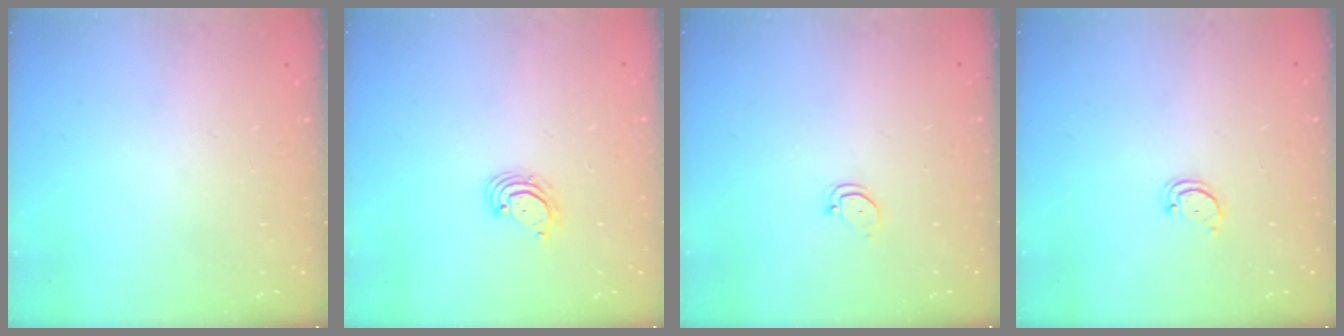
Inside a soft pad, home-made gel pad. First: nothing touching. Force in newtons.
{"total": 2.9, "press": 2.9, "slide": 0.1}
{"total": 2.4, "press": 2.4, "slide": 0.2}
{"total": 2.2, "press": 2.2, "slide": 0.4}